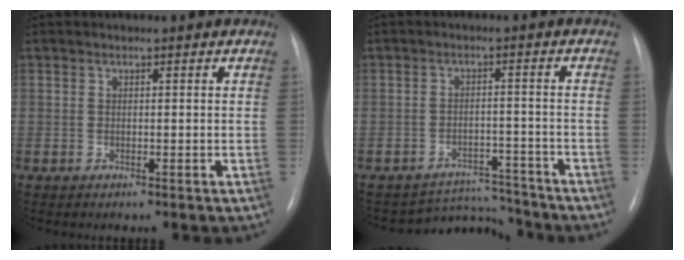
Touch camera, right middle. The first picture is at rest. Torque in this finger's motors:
{"motor_torque": [0.06, -0.17, -0.20, -0.05]}